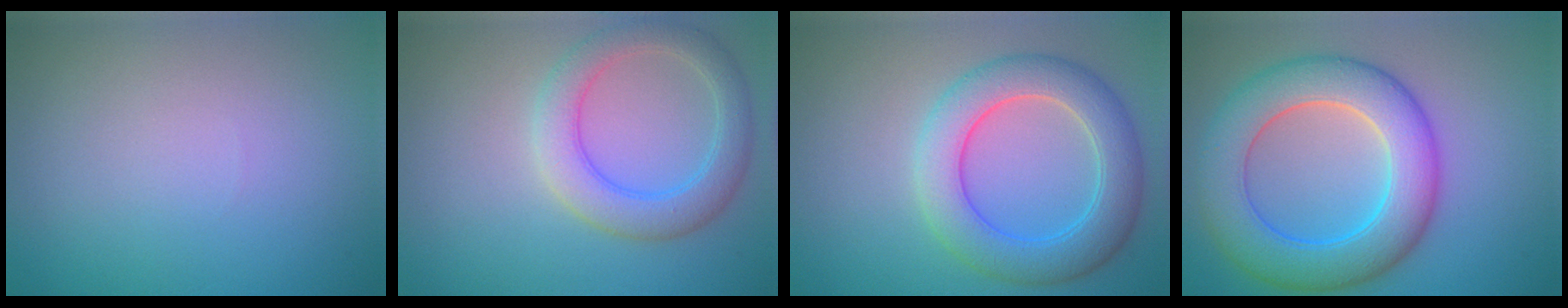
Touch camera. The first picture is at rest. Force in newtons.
{"total": 4.6, "press": 4.6, "slide": 0.6}
{"total": 6.4, "press": 6.4, "slide": 0.1}
{"total": 8.8, "press": 8.8, "slide": 0.1}